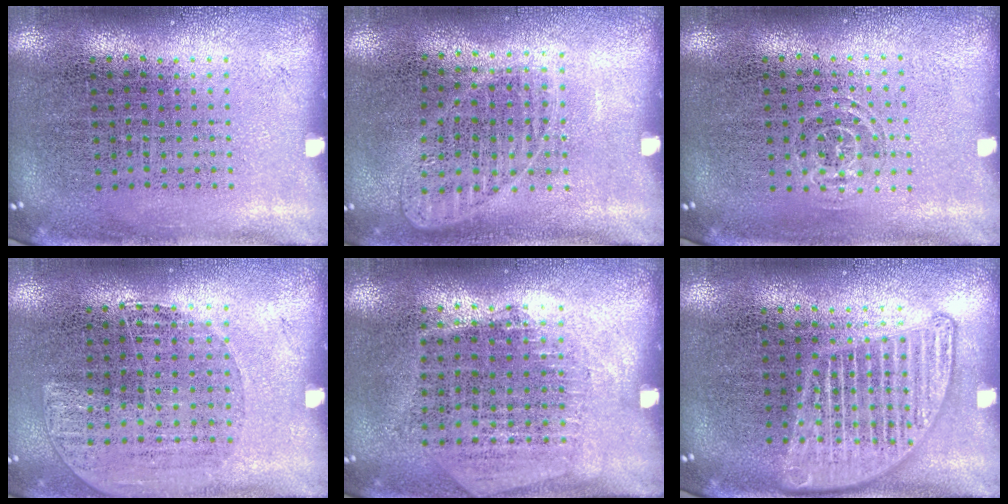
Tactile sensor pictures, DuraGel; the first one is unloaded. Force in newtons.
{"total": 0.9, "press": 0.9, "slide": 0.1}
{"total": 0.9, "press": 0.6, "slide": 0.6}
{"total": 1.2, "press": 1.1, "slide": 0.5}
{"total": 1.3, "press": 1.1, "slide": 0.7}
{"total": 1.7, "press": 1.7, "slide": 0.2}